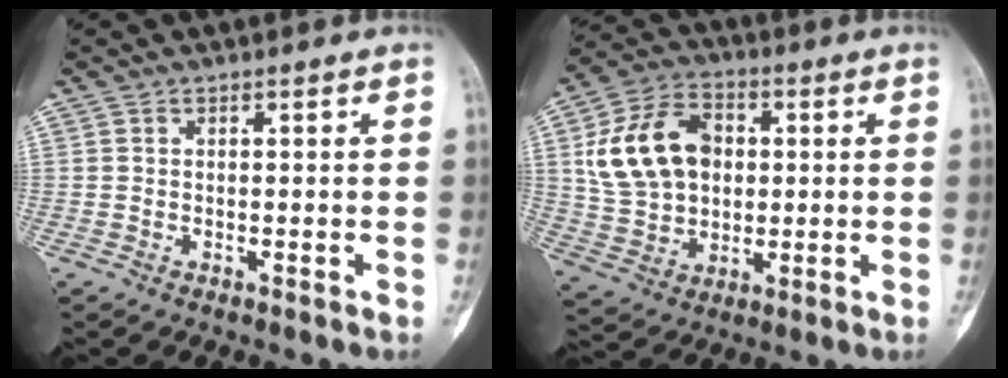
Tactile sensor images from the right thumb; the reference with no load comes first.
{"total": 16.0, "force": [2.6, 11.7, 10.6], "torque": [-0.170, 0.013, 0.049]}